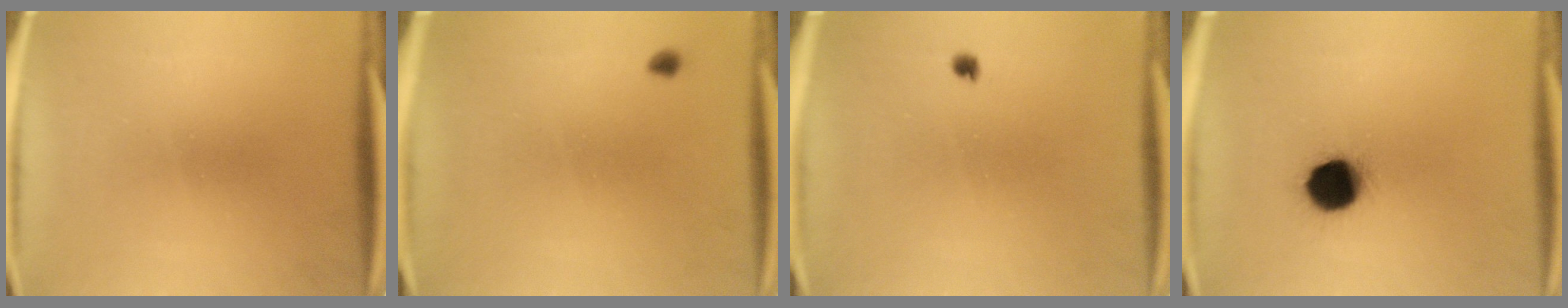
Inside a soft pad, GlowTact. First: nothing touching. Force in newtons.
{"total": 0.8}
{"total": 1.0}
{"total": 11.5}